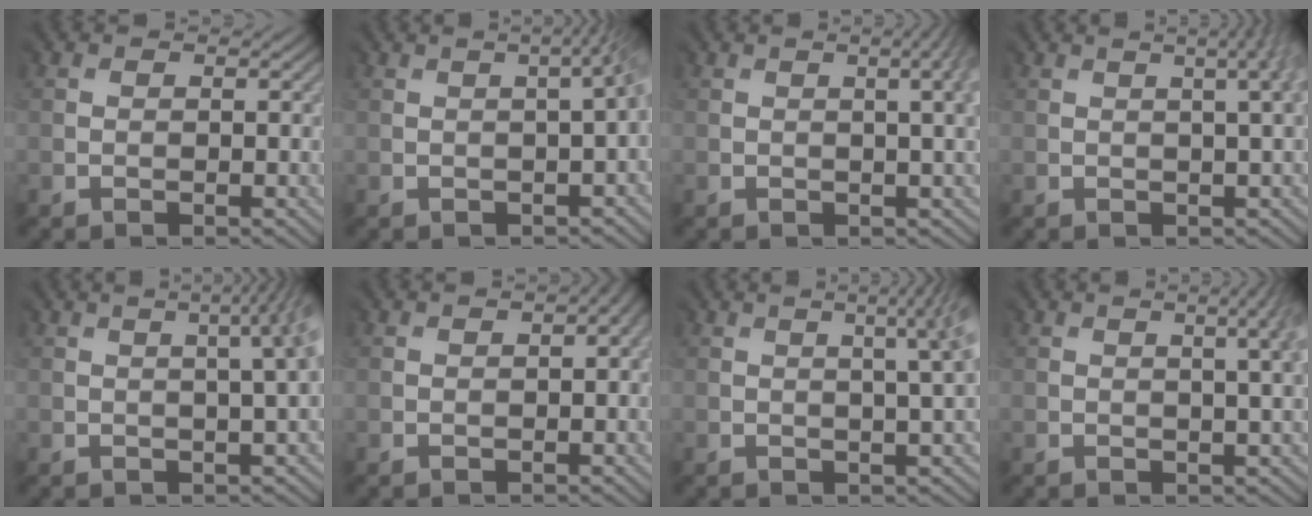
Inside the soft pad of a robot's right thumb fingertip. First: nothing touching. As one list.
[{"total": 3.4, "force": [0.0, 0.8, 3.3], "torque": [-0.012, 0.023, -0.010]}, {"total": 4.3, "force": [1.3, 1.3, 3.9], "torque": [-0.017, 0.020, -0.001]}, {"total": 5.4, "force": [2.3, 1.8, 4.5], "torque": [-0.025, 0.037, 0.010]}, {"total": 6.0, "force": [1.2, 1.8, 5.6], "torque": [-0.032, 0.047, -0.008]}, {"total": 1.0, "force": [-0.2, 0.5, 0.8], "torque": [-0.003, 0.000, 0.005]}, {"total": 5.6, "force": [1.9, 1.6, 5.0], "torque": [-0.033, 0.037, 0.006]}, {"total": 4.7, "force": [1.6, 1.5, 4.1], "torque": [-0.019, 0.027, 0.000]}]